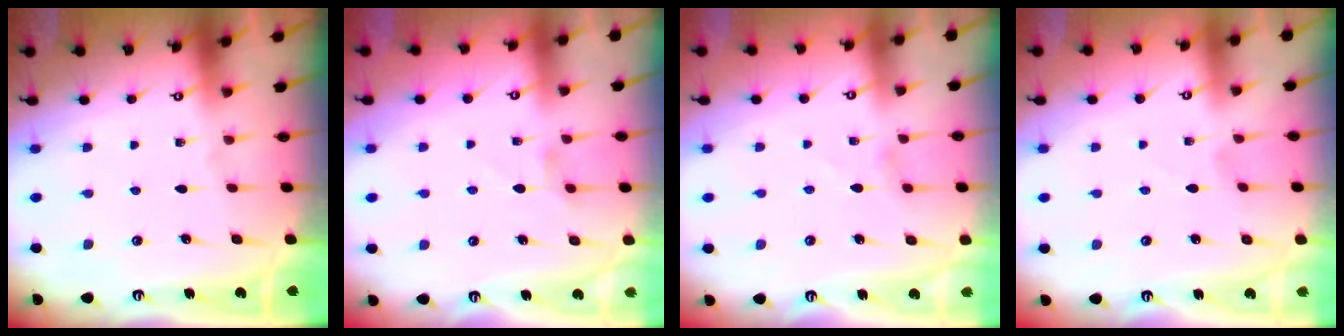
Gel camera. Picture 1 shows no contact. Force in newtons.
{"total": 2.7, "press": 2.7, "slide": 0.3}
{"total": 1.2, "press": 1.1, "slide": 0.3}
{"total": 0.9, "press": 0.9, "slide": 0.1}